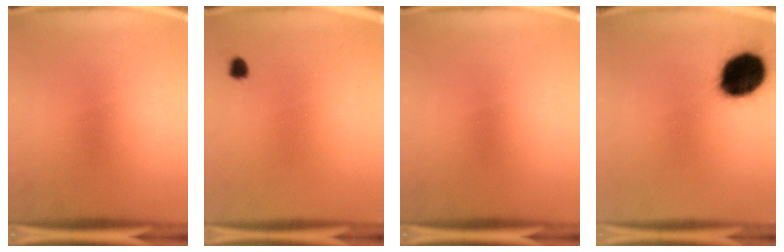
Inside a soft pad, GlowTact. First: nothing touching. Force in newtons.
{"total": 1.4}
{"total": 0.0}
{"total": 19.3}